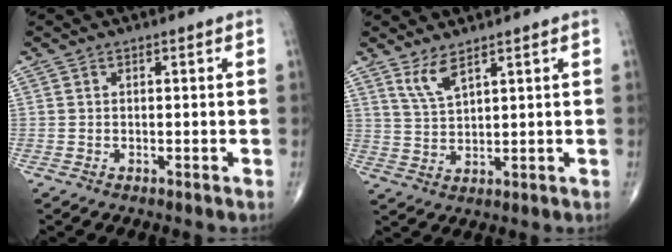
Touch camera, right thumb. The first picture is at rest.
{"total": 4.5, "force": [3.2, 1.1, 3.0], "torque": [-0.063, -0.026, 0.071]}